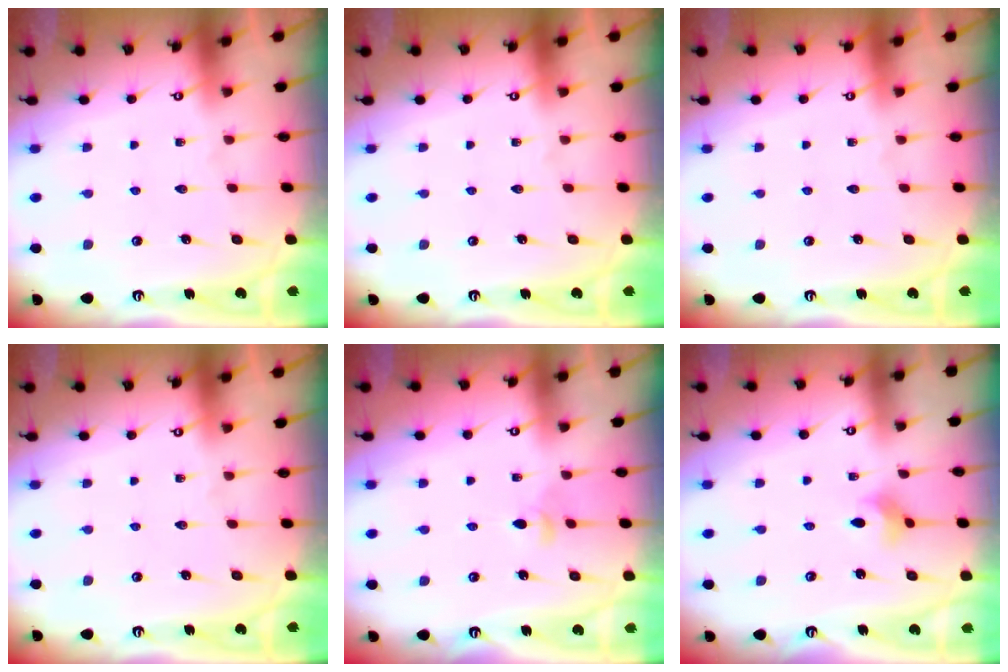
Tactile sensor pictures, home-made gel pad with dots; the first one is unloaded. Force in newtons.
{"total": 0.0}
{"total": 0.0}
{"total": 0.0}
{"total": 3.0, "press": 3.0, "slide": 0.6}
{"total": 2.7, "press": 2.7, "slide": 0.2}